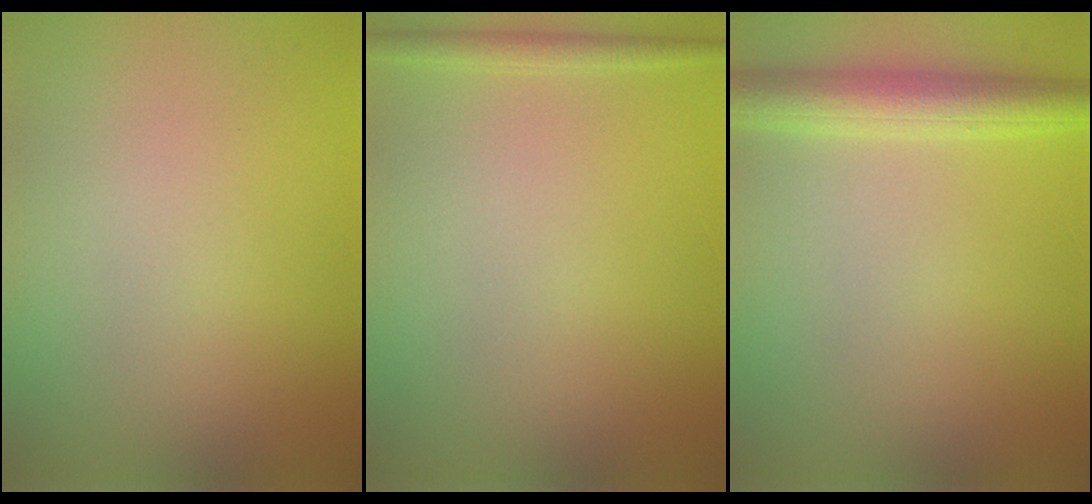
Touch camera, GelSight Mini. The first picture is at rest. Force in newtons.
{"total": 1.4, "press": 1.4, "slide": 0.1}
{"total": 4.4, "press": 4.4, "slide": 0.2}